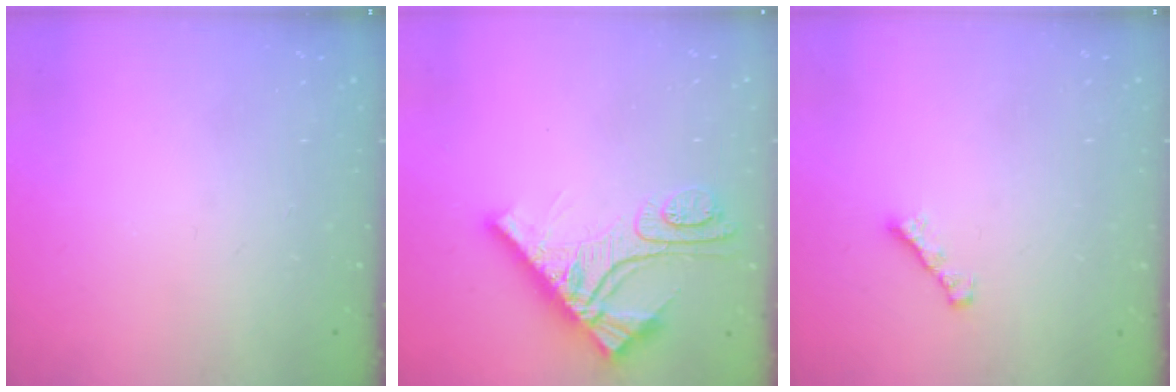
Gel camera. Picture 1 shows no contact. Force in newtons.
{"total": 11.8, "press": 11.8, "slide": 1.2}
{"total": 1.8, "press": 1.7, "slide": 0.6}